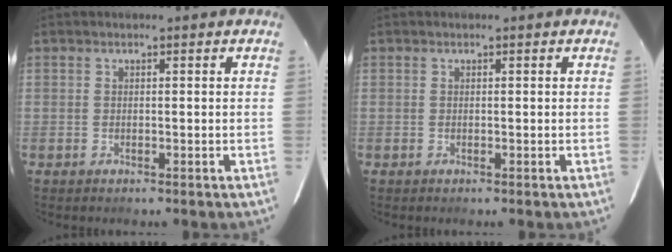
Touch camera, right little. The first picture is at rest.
{"total": 0.0}